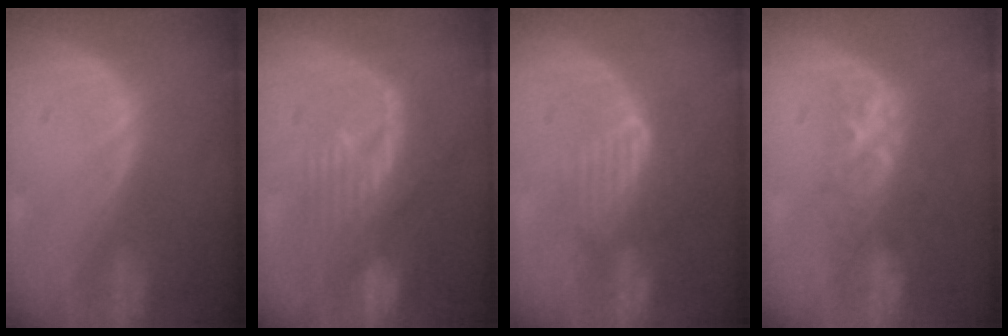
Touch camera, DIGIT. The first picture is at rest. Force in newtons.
{"total": 9.9, "press": 9.0, "slide": 4.1}
{"total": 7.6, "press": 7.2, "slide": 2.2}
{"total": 8.9, "press": 7.2, "slide": 5.2}